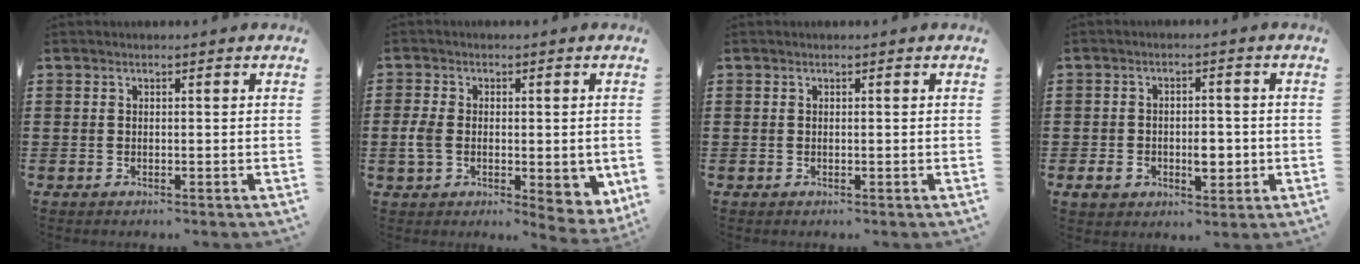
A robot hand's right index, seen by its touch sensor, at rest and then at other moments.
{"total": 5.9, "force": [-0.6, 3.4, 4.8], "torque": [-0.108, 0.002, -0.014]}
{"total": 0.0}
{"total": 5.1, "force": [-1.4, 3.3, 3.6], "torque": [-0.059, 0.005, -0.028]}